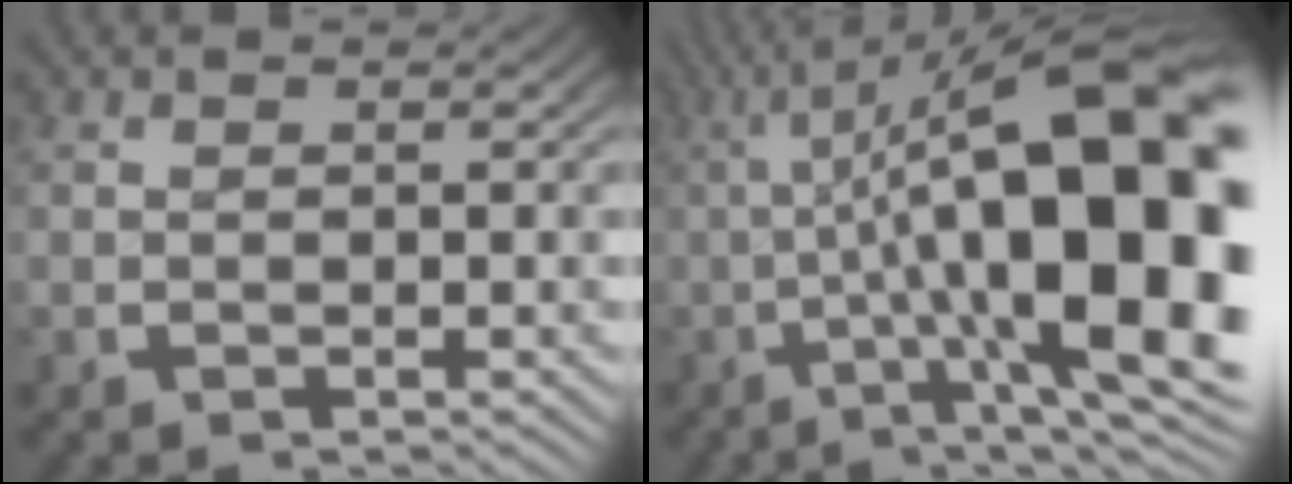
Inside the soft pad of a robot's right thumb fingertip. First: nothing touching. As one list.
[{"total": 20.2, "force": [-1.0, 10.1, 17.5], "torque": [-0.254, -0.053, 0.001]}]